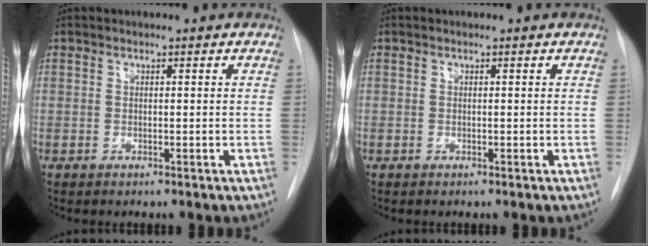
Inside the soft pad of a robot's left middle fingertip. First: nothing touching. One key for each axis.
{"total": 0.0}